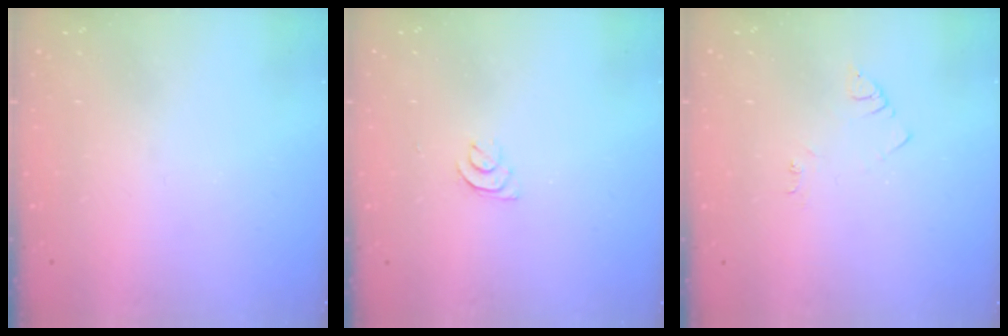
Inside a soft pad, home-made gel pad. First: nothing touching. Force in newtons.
{"total": 3.6, "press": 3.6, "slide": 0.4}
{"total": 2.9, "press": 2.9, "slide": 0.4}